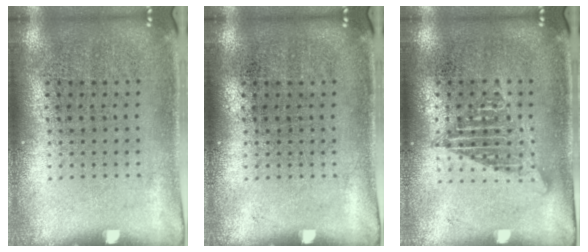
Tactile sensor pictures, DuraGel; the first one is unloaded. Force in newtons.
{"total": 0.0}
{"total": 1.2, "press": 1.1, "slide": 0.3}